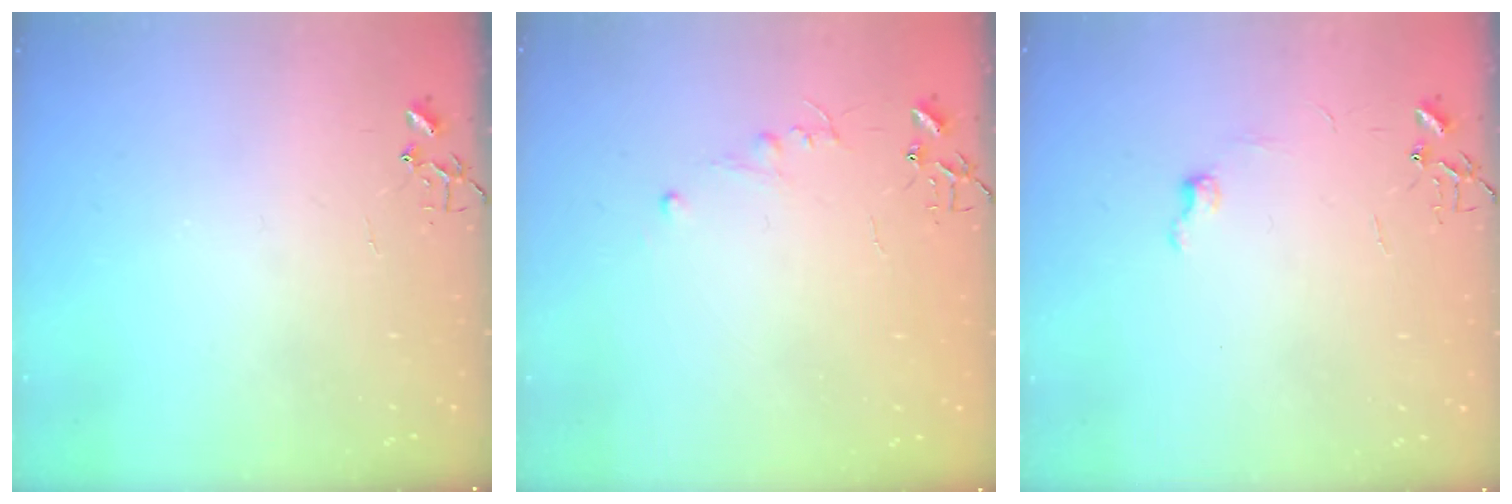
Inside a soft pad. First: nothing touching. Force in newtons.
{"total": 5.1, "press": 5.1, "slide": 0.4}
{"total": 5.8, "press": 5.7, "slide": 0.7}